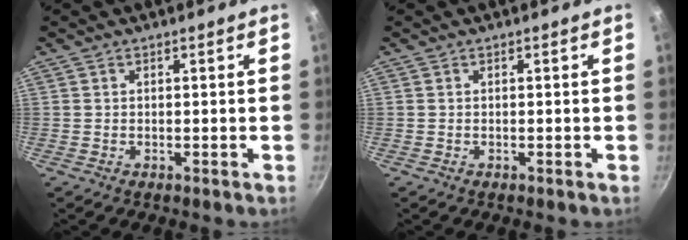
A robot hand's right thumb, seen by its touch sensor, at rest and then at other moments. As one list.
[{"total": 0.0}]